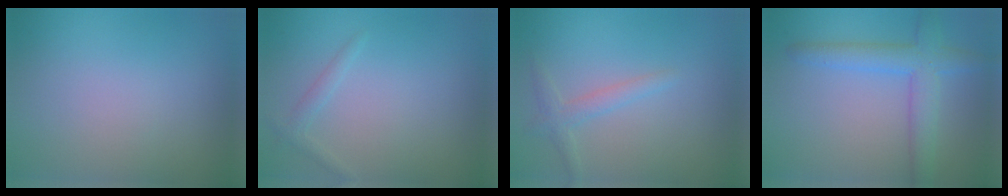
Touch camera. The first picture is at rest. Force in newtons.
{"total": 1.1, "press": 1.1, "slide": 0.0}
{"total": 1.7, "press": 1.7, "slide": 0.1}
{"total": 4.5, "press": 4.5, "slide": 0.2}